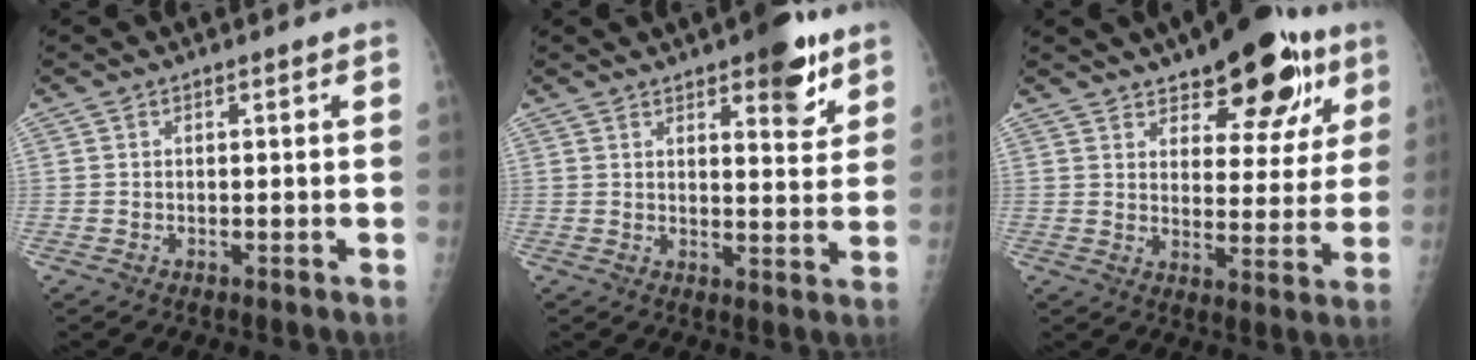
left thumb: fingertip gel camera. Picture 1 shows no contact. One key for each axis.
{"total": 8.8, "fx": 5.3, "fy": 3.1, "fz": 6.3, "tx": -0.063, "ty": -0.029, "tz": 0.069}
{"total": 16.3, "fx": 9.7, "fy": 7.4, "fz": 10.9, "tx": -0.096, "ty": -0.039, "tz": 0.134}